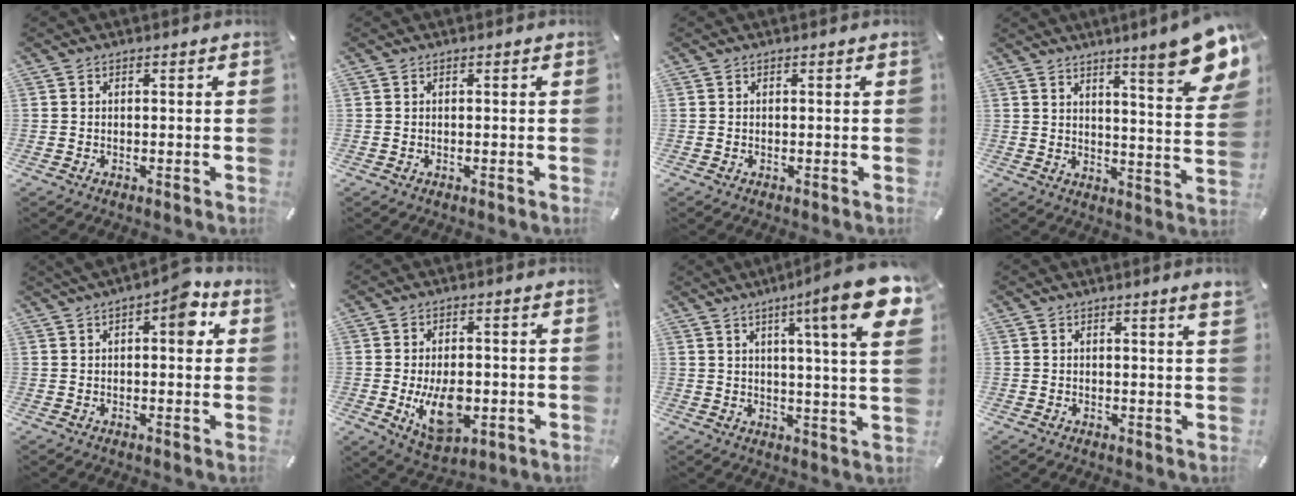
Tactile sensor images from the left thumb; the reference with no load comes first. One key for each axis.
{"total": 0.0}
{"total": 0.0}
{"total": 14.1, "fx": 9.4, "fy": 2.2, "fz": 10.3, "tx": -0.137, "ty": -0.076, "tz": 0.149}
{"total": 8.5, "fx": 3.0, "fy": 3.8, "fz": 7.0, "tx": -0.080, "ty": -0.009, "tz": 0.042}
{"total": 11.3, "fx": -2.0, "fy": 6.8, "fz": 8.8, "tx": -0.157, "ty": -0.011, "tz": -0.027}
{"total": 16.7, "fx": 7.6, "fy": 1.3, "fz": 14.8, "tx": -0.227, "ty": -0.041, "tz": 0.105}
{"total": 2.3, "fx": 1.5, "fy": 0.2, "fz": 1.8, "tx": -0.029, "ty": -0.003, "tz": 0.024}